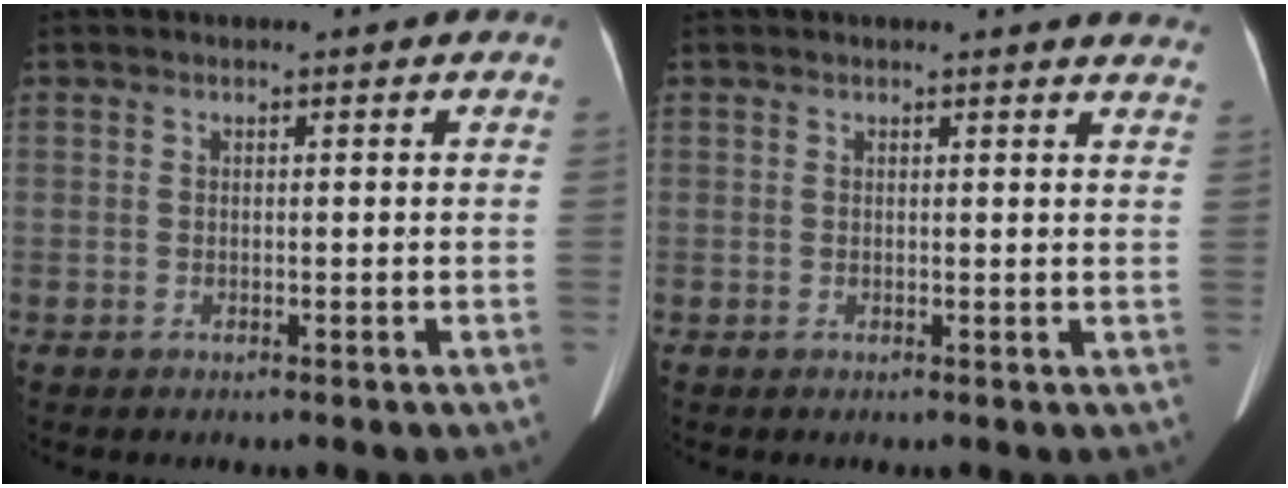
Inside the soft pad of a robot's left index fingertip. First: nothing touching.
{"total": 5.1, "force": [5.0, 0.4, 0.8], "torque": [0.000, -0.022, 0.025]}